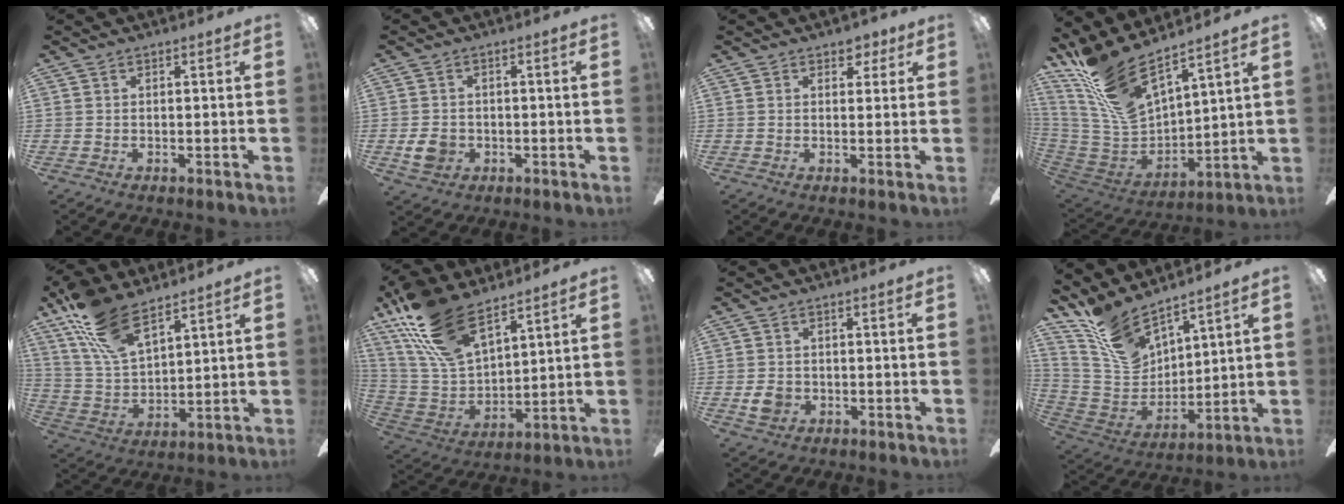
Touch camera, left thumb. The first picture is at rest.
{"total": 4.6, "force": [-0.8, 3.8, 2.4], "torque": [-0.046, 0.002, -0.014]}
{"total": 3.7, "force": [2.4, 2.4, 1.4], "torque": [0.000, -0.006, 0.039]}
{"total": 18.1, "force": [13.8, 5.5, 10.3], "torque": [-0.243, -0.106, 0.245]}
{"total": 16.2, "force": [11.6, 6.8, 9.0], "torque": [-0.193, -0.052, 0.213]}
{"total": 20.3, "force": [14.4, 8.8, 11.2], "torque": [-0.257, -0.076, 0.262]}
{"total": 3.6, "force": [-0.5, 3.0, 1.9], "torque": [-0.030, 0.001, -0.008]}
{"total": 15.0, "force": [11.7, 6.5, 6.6], "torque": [-0.149, -0.070, 0.223]}